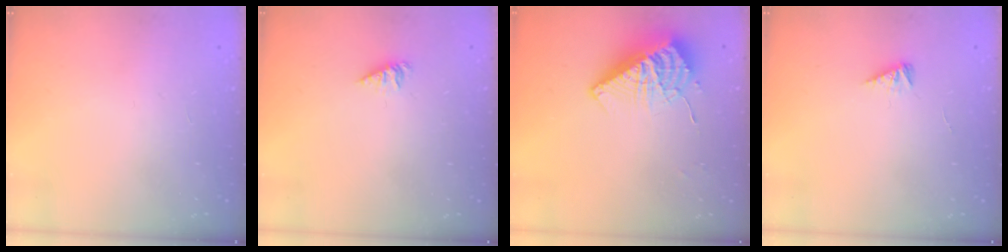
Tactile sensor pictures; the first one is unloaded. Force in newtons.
{"total": 1.3, "press": 1.3, "slide": 0.2}
{"total": 11.1, "press": 11.1, "slide": 0.8}
{"total": 2.3, "press": 2.3, "slide": 0.4}